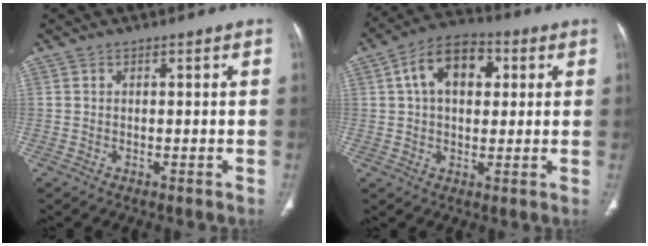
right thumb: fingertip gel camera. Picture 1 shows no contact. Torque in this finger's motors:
{"motor_torque": [-0.14, 2.00, 1.26, 0.29, 0.42]}